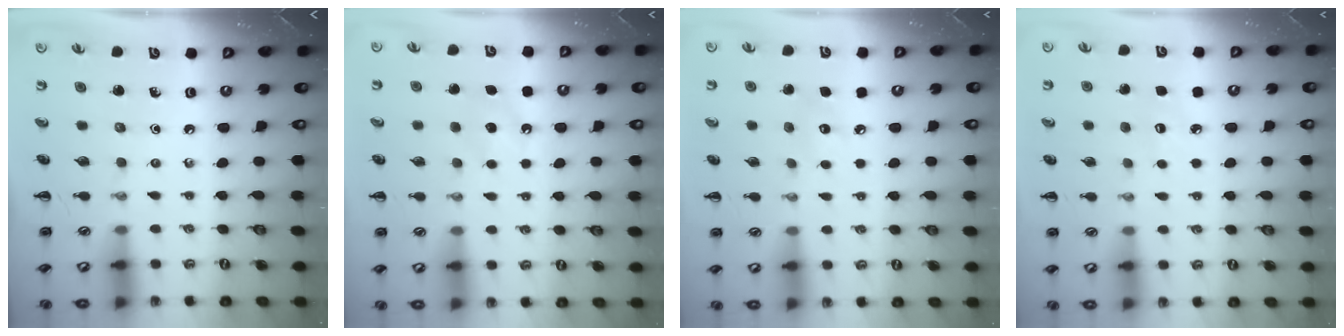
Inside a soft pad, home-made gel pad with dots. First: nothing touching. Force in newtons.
{"total": 6.5, "press": 6.2, "slide": 2.0}
{"total": 6.7, "press": 6.5, "slide": 1.7}
{"total": 5.9, "press": 5.7, "slide": 1.5}